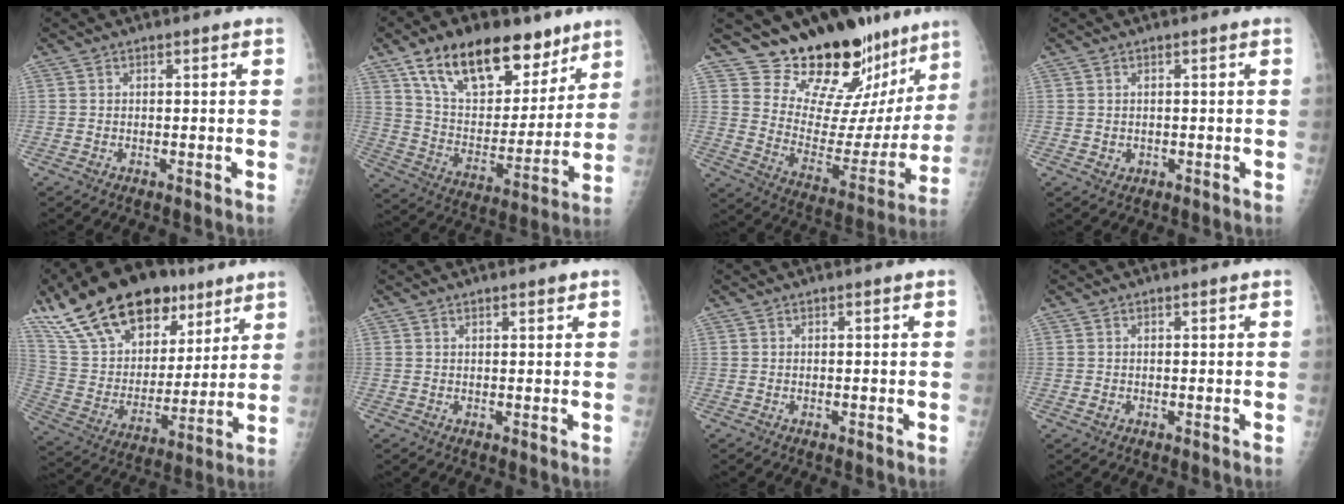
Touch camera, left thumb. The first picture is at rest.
{"total": 23.1, "force": [14.5, 12.0, 13.4], "torque": [-0.175, -0.047, 0.249]}
{"total": 22.8, "force": [18.6, 9.7, 9.0], "torque": [-0.080, -0.133, 0.272]}
{"total": 1.4, "force": [-0.1, 1.3, 0.4], "torque": [-0.006, 0.001, 0.004]}
{"total": 26.3, "force": [17.0, 14.1, 14.3], "torque": [-0.231, -0.027, 0.297]}
{"total": 1.3, "force": [1.0, 0.4, 0.8], "torque": [-0.009, -0.004, 0.014]}
{"total": 0.0}
{"total": 0.8, "force": [0.0, 0.7, 0.3], "torque": [-0.004, 0.000, 0.001]}